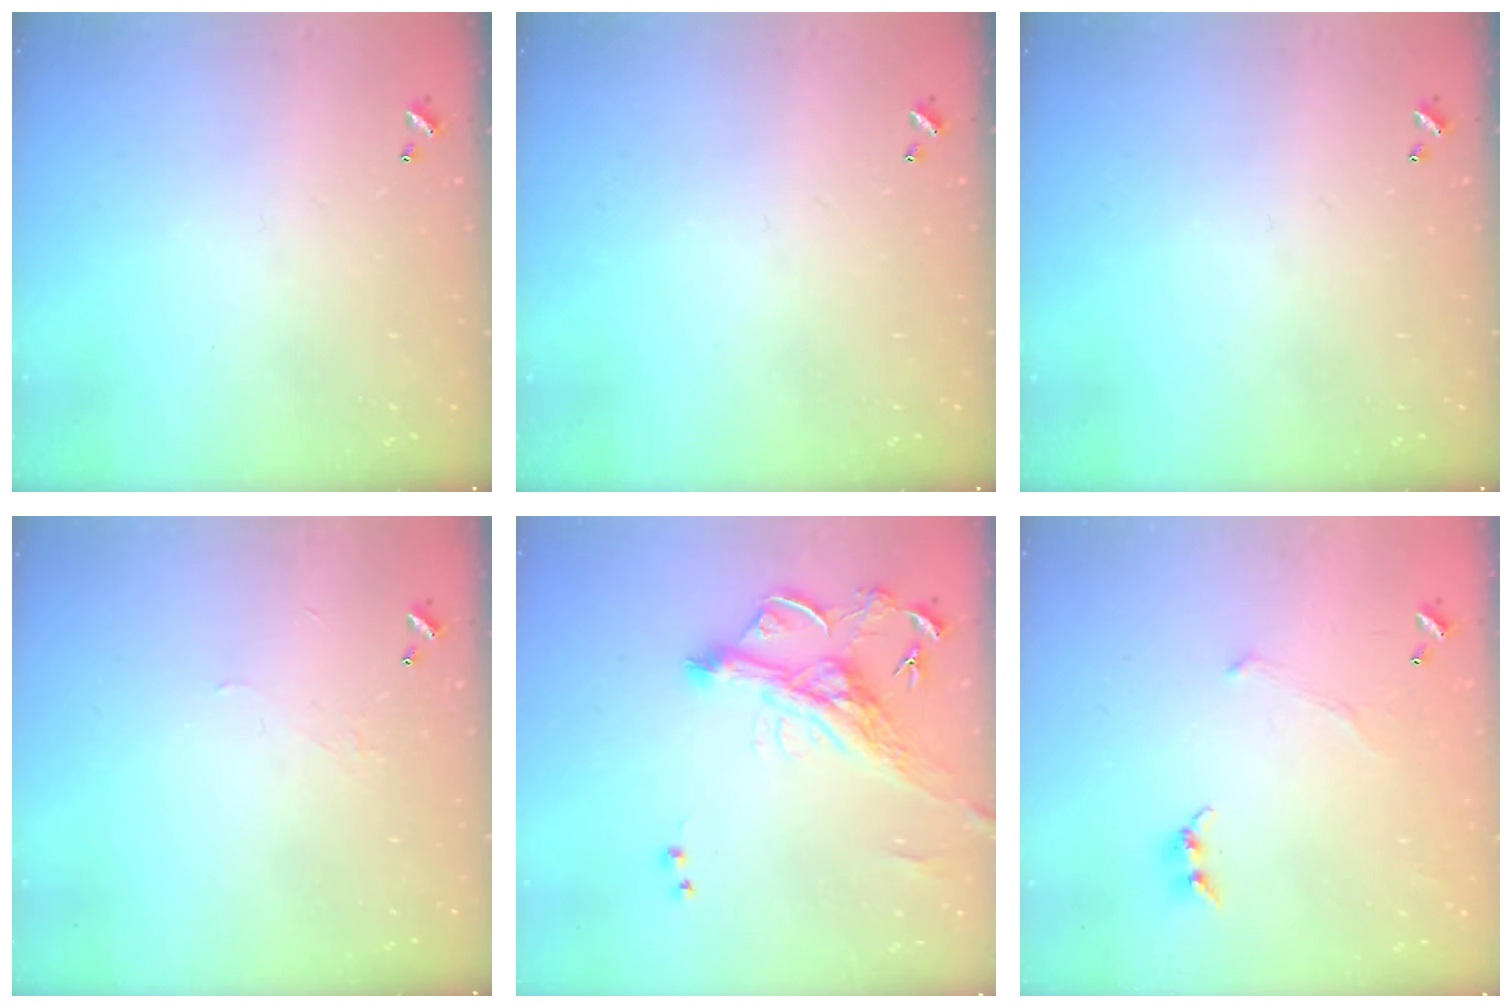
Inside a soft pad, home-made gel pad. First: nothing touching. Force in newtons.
{"total": 0.0}
{"total": 0.0}
{"total": 2.0, "press": 2.0, "slide": 0.5}
{"total": 6.5, "press": 6.3, "slide": 1.6}
{"total": 4.5, "press": 4.5, "slide": 0.4}